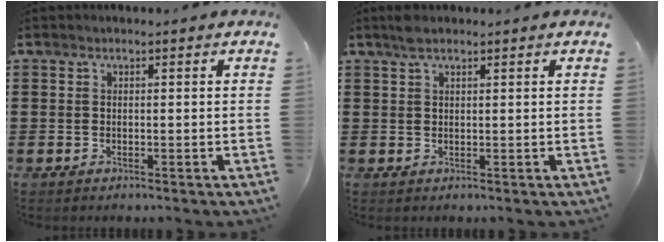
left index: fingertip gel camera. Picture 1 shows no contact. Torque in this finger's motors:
{"motor_torque": [0.11, -0.07, 0.06, 0.03]}